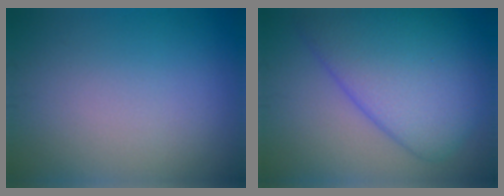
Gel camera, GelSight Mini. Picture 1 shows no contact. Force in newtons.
{"total": 9.0, "press": 8.9, "slide": 0.5}